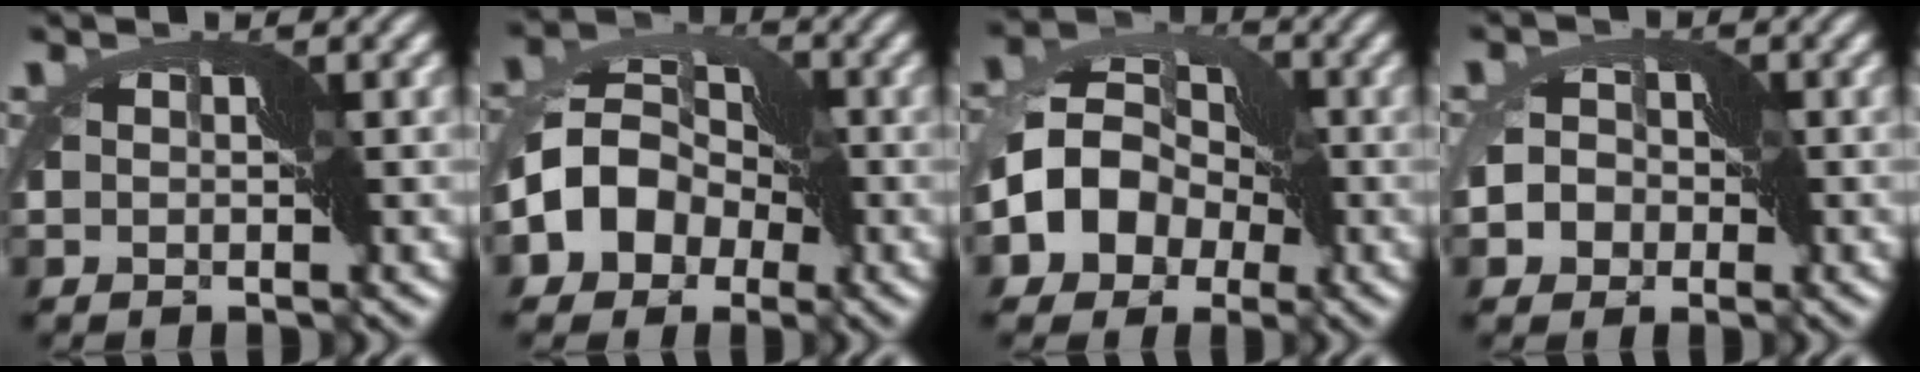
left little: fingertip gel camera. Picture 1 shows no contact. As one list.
[{"total": 6.3, "force": [-1.7, 4.7, 3.8], "torque": [-0.071, 0.005, -0.054]}, {"total": 8.2, "force": [-1.8, 6.1, 5.2], "torque": [-0.090, -0.002, -0.055]}, {"total": 4.6, "force": [-1.9, 3.8, 1.7], "torque": [-0.020, -0.005, -0.053]}]